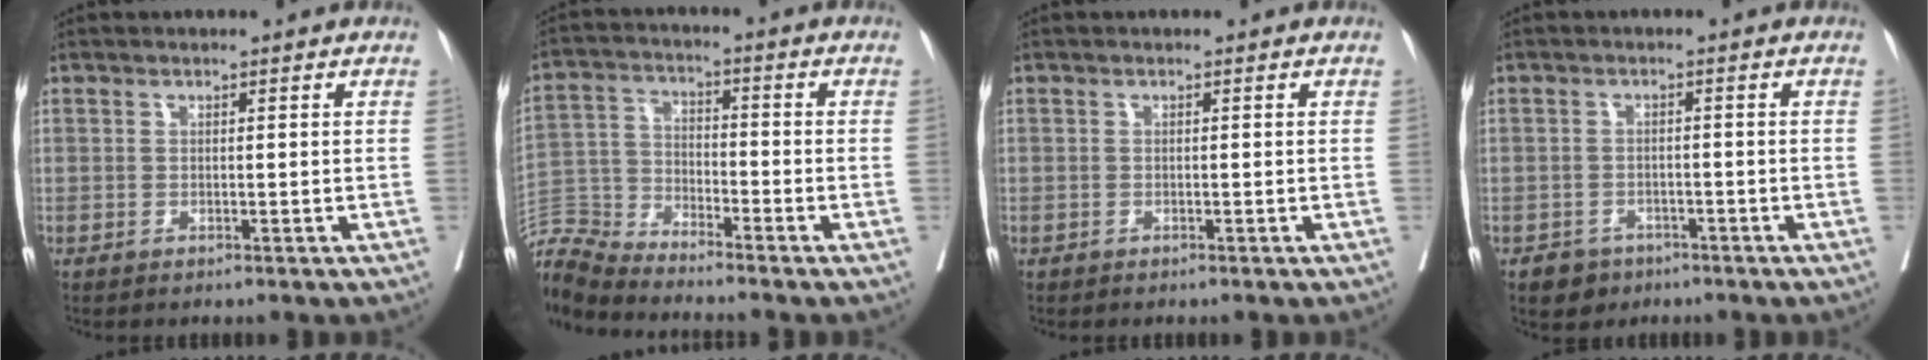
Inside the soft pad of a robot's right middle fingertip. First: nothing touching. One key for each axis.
{"total": 9.3, "fx": -9.2, "fy": -0.8, "fz": 1.0, "tx": -0.030, "ty": 0.006, "tz": -0.183}
{"total": 0.0}
{"total": 3.1, "fx": -2.0, "fy": 2.4, "fz": 0.4, "tx": -0.013, "ty": 0.007, "tz": -0.028}